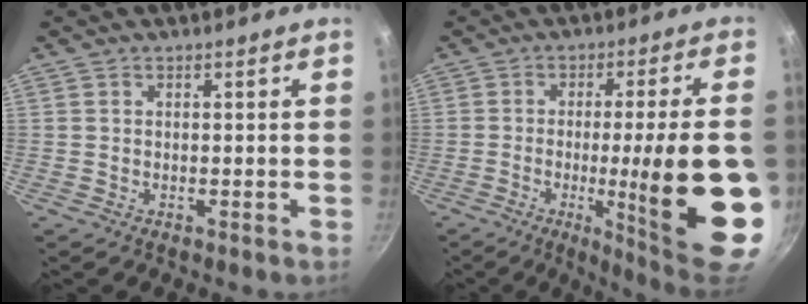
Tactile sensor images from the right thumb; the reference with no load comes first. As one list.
[{"total": 21.5, "force": [-4.0, 3.2, 20.9], "torque": [-0.275, 0.003, -0.044]}]